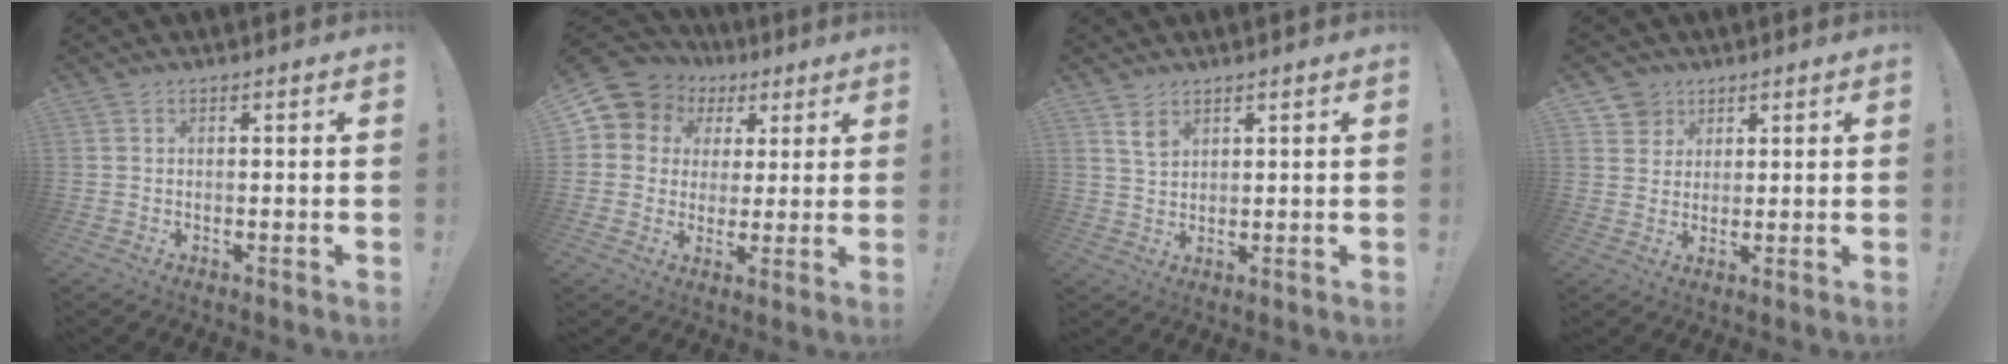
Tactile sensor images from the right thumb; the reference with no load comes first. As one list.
[{"total": 9.1, "force": [3.5, 8.0, 2.6], "torque": [-0.048, -0.019, 0.072]}, {"total": 3.8, "force": [2.6, 2.2, 1.6], "torque": [-0.019, -0.018, 0.049]}, {"total": 5.4, "force": [3.2, 4.4, 0.4], "torque": [-0.007, -0.017, 0.061]}]